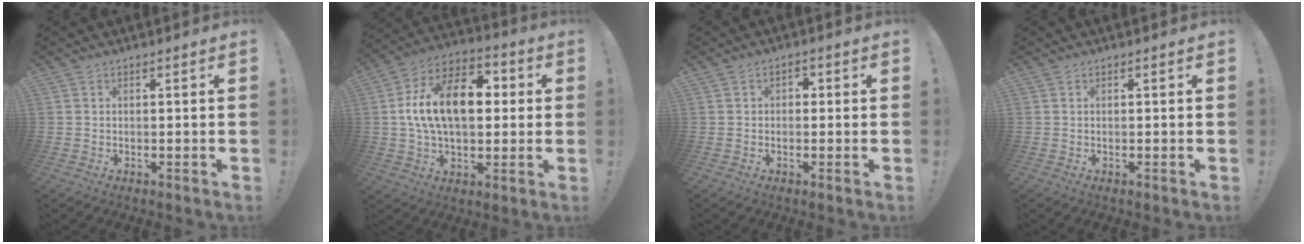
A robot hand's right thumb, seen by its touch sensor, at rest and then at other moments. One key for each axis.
{"total": 19.4, "fx": 2.2, "fy": 11.5, "fz": 15.5, "tx": -0.268, "ty": 0.012, "tz": 0.036}
{"total": 1.9, "fx": -0.5, "fy": 1.5, "fz": 1.0, "tx": -0.019, "ty": 0.004, "tz": -0.012}
{"total": 0.0}